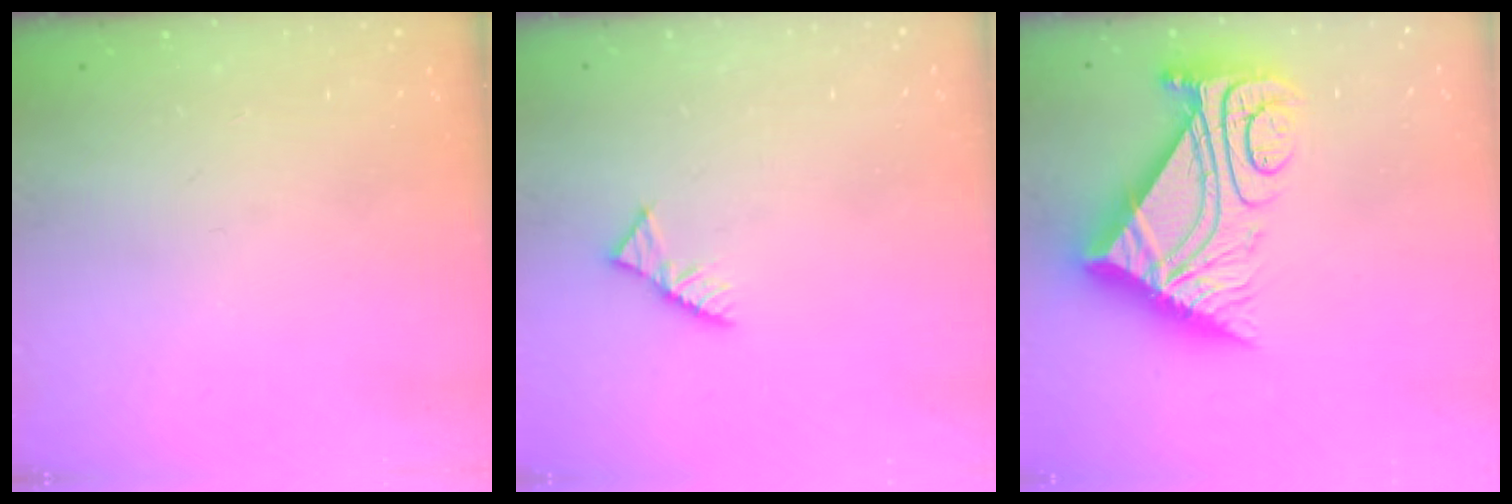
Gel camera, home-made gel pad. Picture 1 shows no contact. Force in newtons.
{"total": 4.4, "press": 4.3, "slide": 0.7}
{"total": 16.2, "press": 16.1, "slide": 1.5}